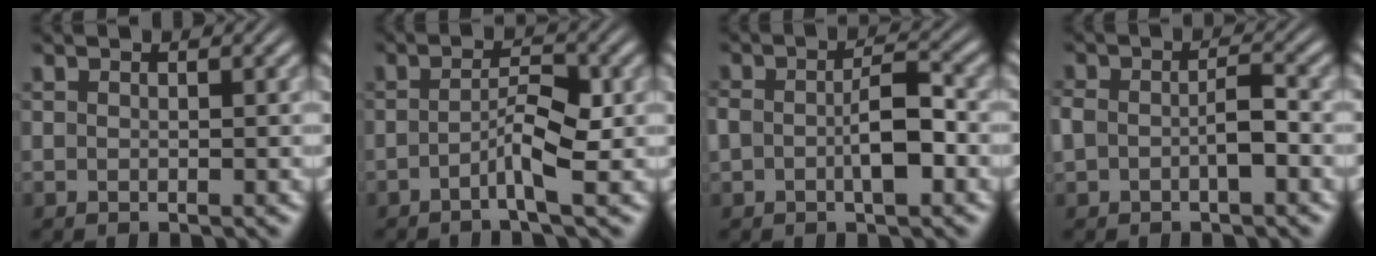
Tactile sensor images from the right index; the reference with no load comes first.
{"total": 3.3, "force": [-1.6, 0.4, 2.9], "torque": [-0.045, -0.008, -0.029]}
{"total": 3.8, "force": [-0.5, 1.9, 3.2], "torque": [-0.060, -0.001, -0.009]}
{"total": 2.4, "force": [-0.6, 1.5, 1.8], "torque": [-0.047, -0.006, -0.004]}